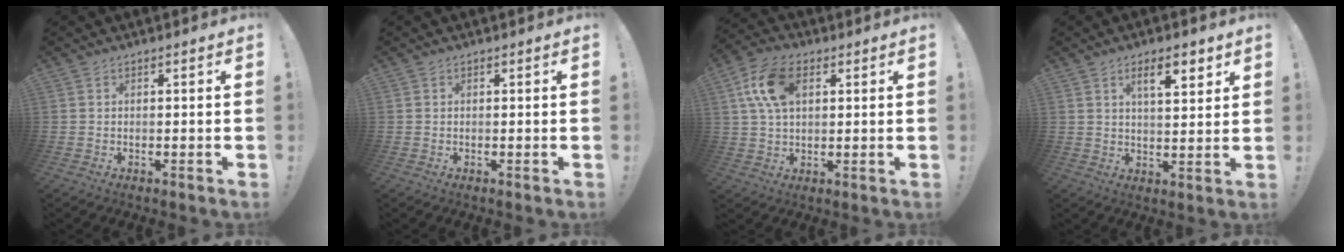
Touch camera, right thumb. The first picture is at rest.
{"total": 0.0}
{"total": 12.9, "force": [4.1, 7.8, 9.4], "torque": [-0.170, 0.005, 0.079]}
{"total": 8.4, "force": [4.4, 2.7, 6.6], "torque": [-0.096, -0.014, 0.071]}